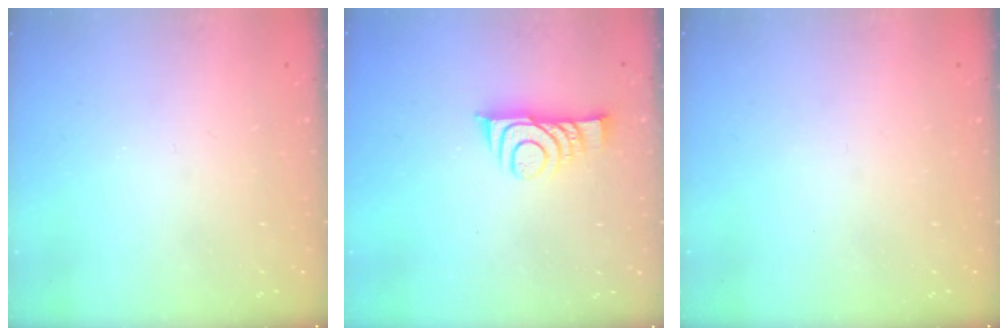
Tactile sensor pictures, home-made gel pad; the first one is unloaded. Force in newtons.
{"total": 9.0, "press": 9.0, "slide": 0.7}
{"total": 0.0}